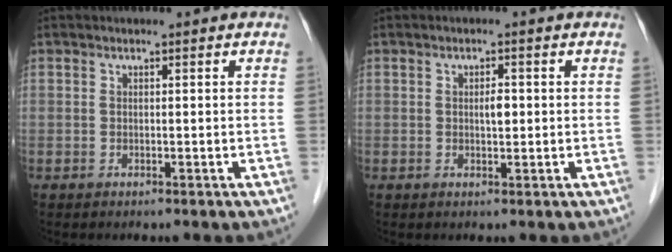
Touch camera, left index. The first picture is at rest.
{"total": 1.7, "force": [-0.2, 0.6, 1.5], "torque": [-0.026, -0.003, -0.002]}